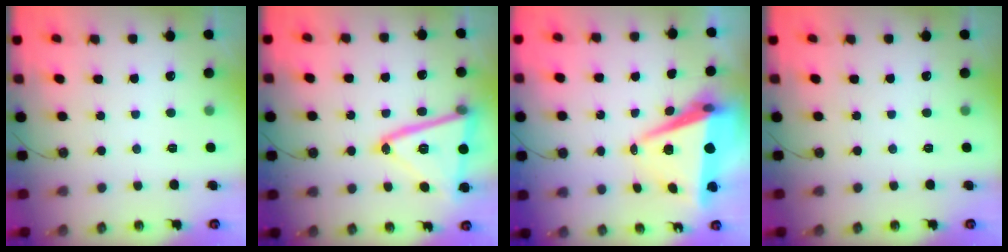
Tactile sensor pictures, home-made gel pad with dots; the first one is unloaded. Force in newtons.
{"total": 21.1, "press": 21.0, "slide": 1.8}
{"total": 10.1, "press": 9.3, "slide": 3.9}
{"total": 0.0}